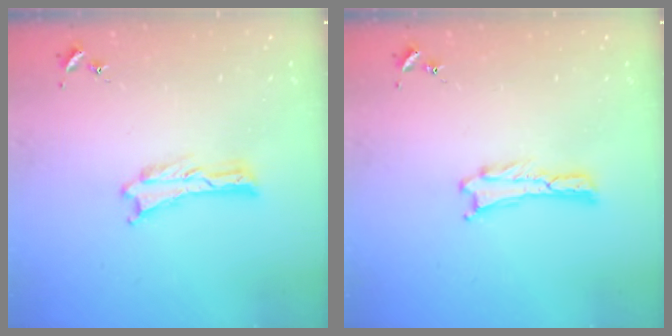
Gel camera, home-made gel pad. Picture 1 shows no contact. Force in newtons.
{"total": 0.0}